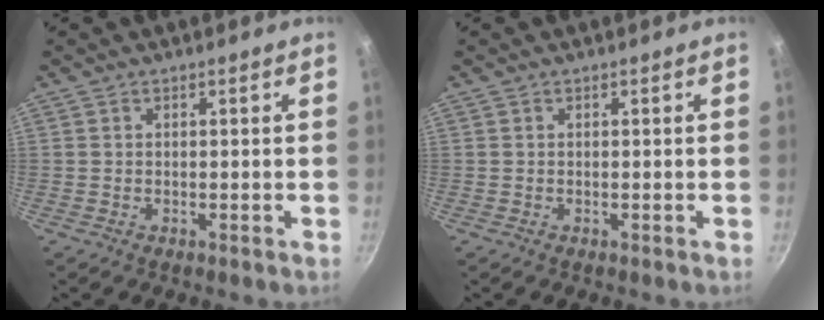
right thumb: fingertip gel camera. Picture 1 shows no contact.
{"total": 0.0}